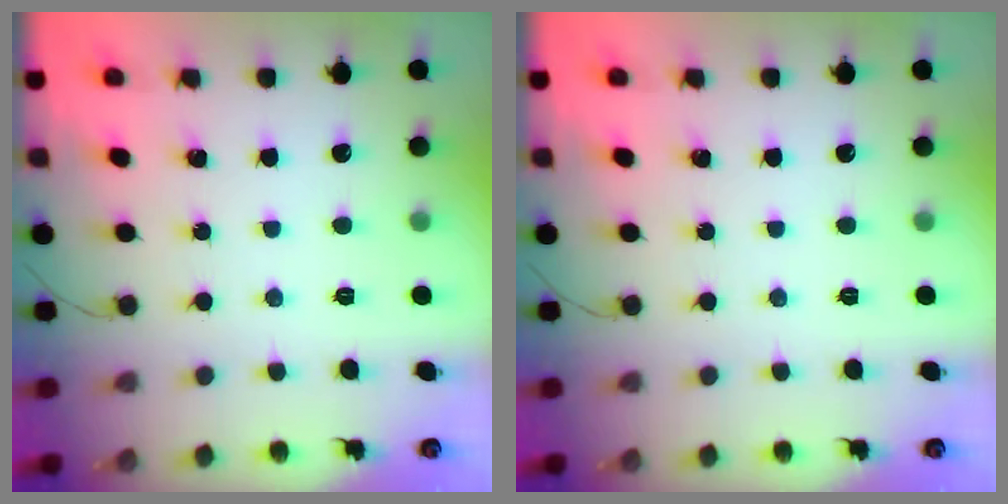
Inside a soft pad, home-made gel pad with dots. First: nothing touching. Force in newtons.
{"total": 0.0}